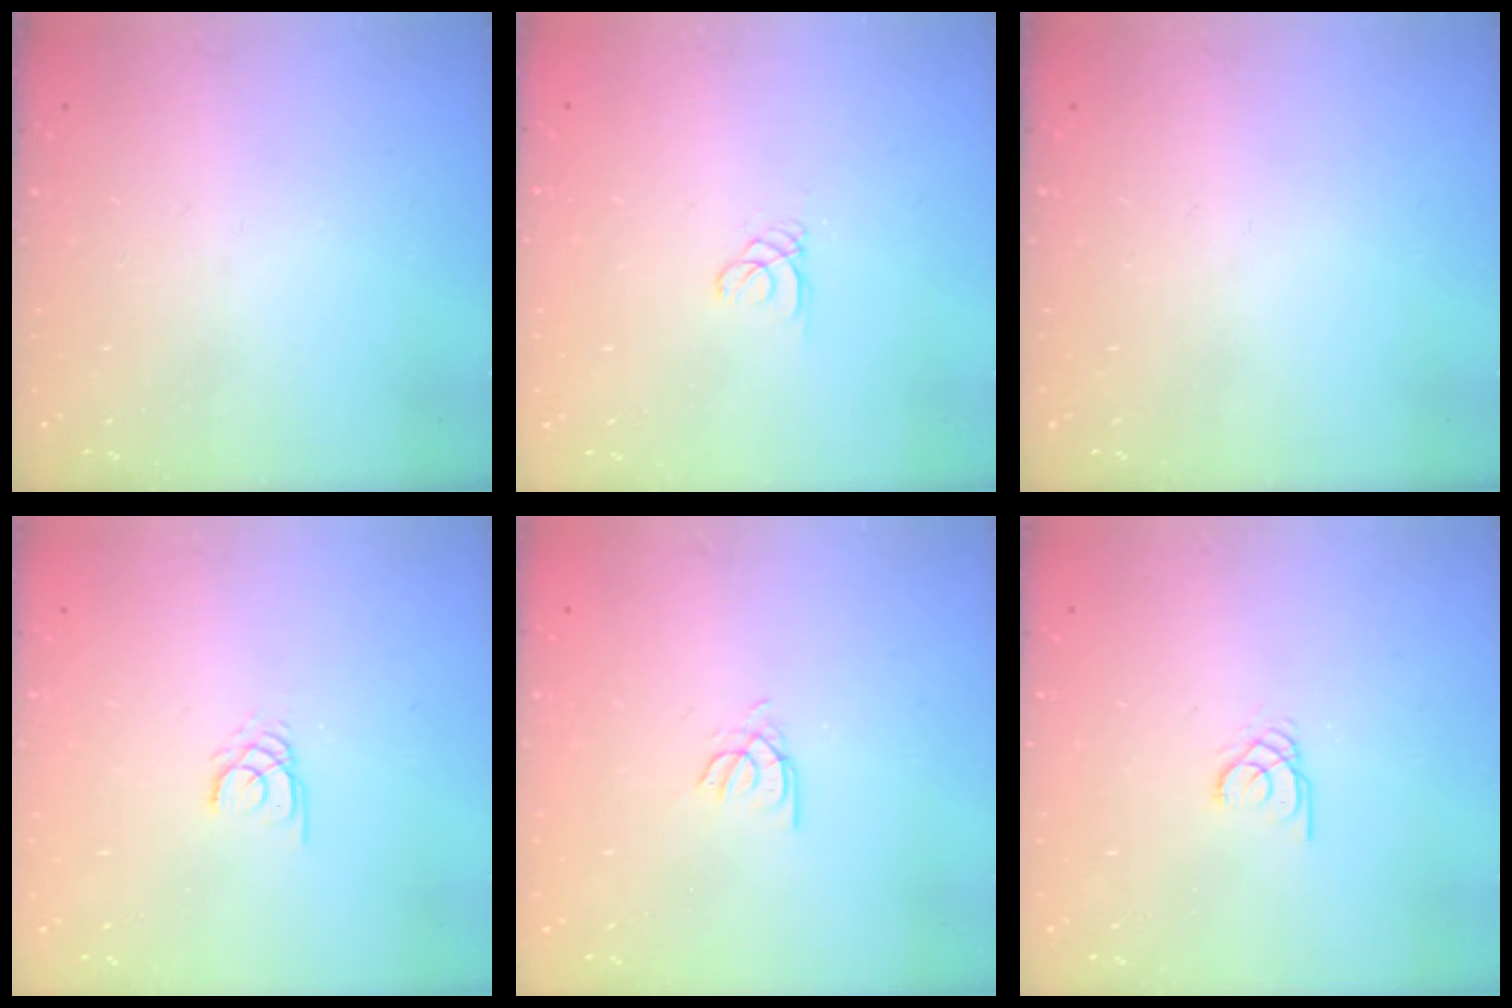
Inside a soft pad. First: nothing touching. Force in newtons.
{"total": 0.6, "press": 0.6, "slide": 0.1}
{"total": 0.0}
{"total": 2.4, "press": 2.4, "slide": 0.1}
{"total": 2.6, "press": 2.6, "slide": 0.2}
{"total": 1.9, "press": 1.9, "slide": 0.1}